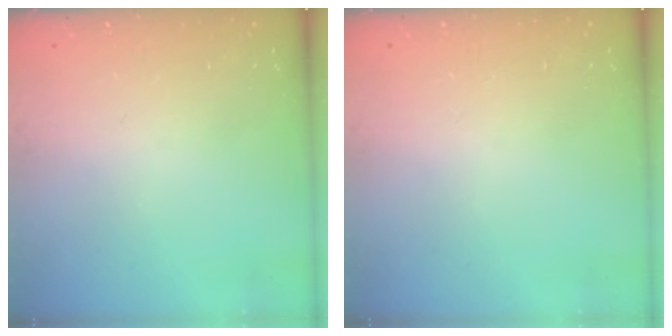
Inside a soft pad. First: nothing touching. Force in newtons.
{"total": 0.0}